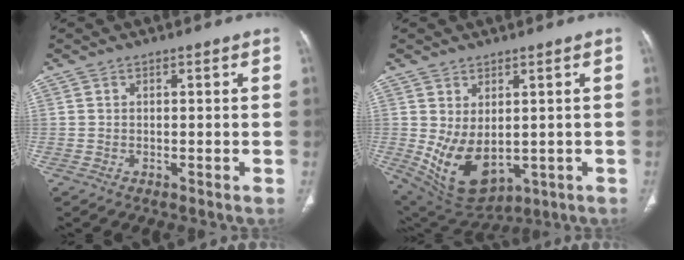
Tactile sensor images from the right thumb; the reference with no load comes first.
{"total": 11.6, "force": [-0.8, 7.0, 9.2], "torque": [-0.149, -0.013, 0.023]}